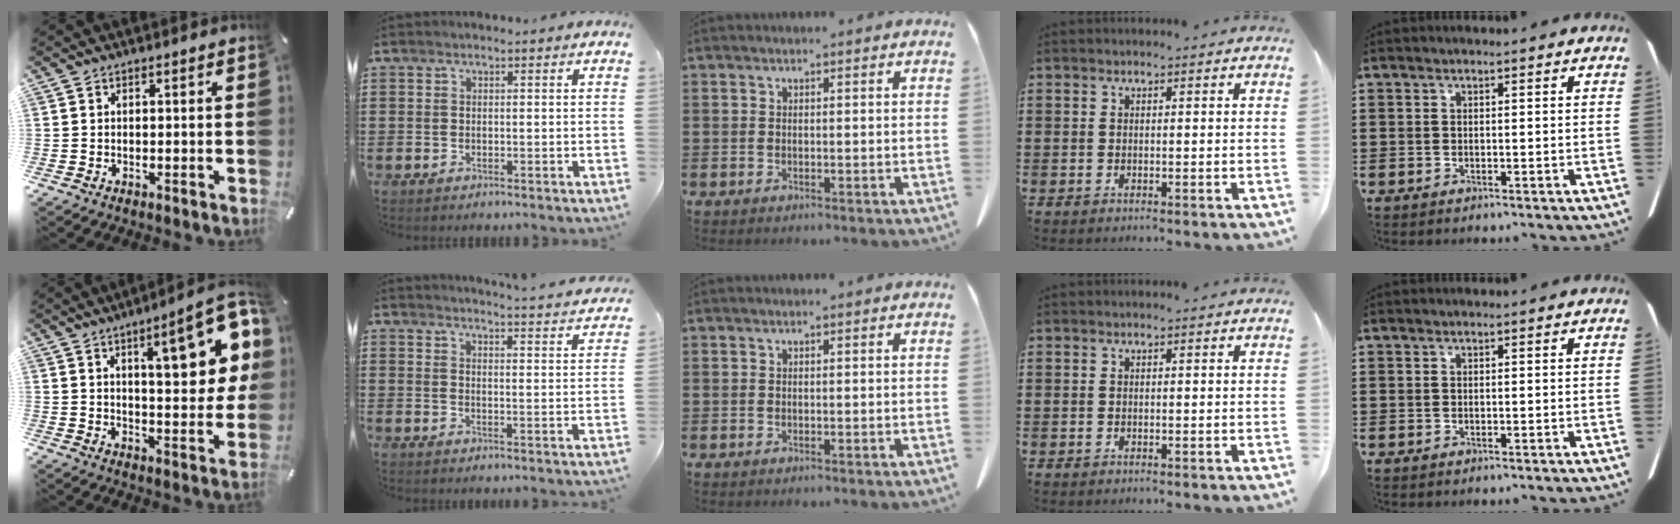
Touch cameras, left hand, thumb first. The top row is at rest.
{"thumb": {"total": 19.2, "force": [8.2, 5.9, 16.4], "torque": [-0.225, -0.037, 0.118]}, "index": {"total": 3.9, "force": [3.8, -0.8, 0.2], "torque": [-0.012, -0.032, 0.063]}}